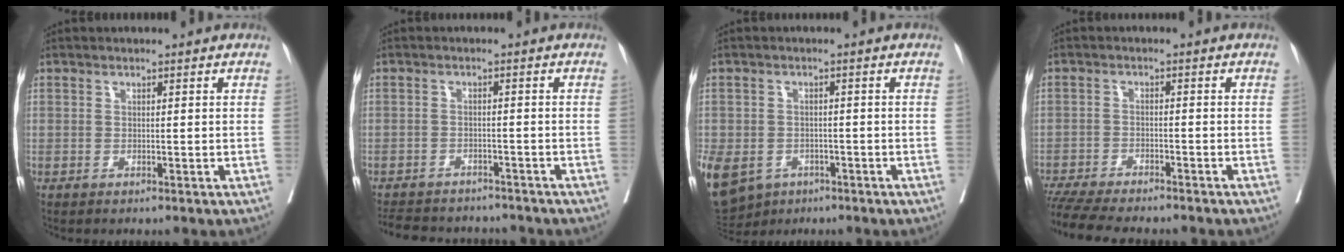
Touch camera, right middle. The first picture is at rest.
{"total": 11.3, "force": [-10.4, 3.4, 3.1], "torque": [-0.064, 0.004, -0.137]}
{"total": 21.5, "force": [-9.8, 16.8, 9.2], "torque": [-0.330, -0.025, -0.143]}
{"total": 12.5, "force": [-11.1, 1.7, 5.5], "torque": [-0.084, -0.016, -0.167]}